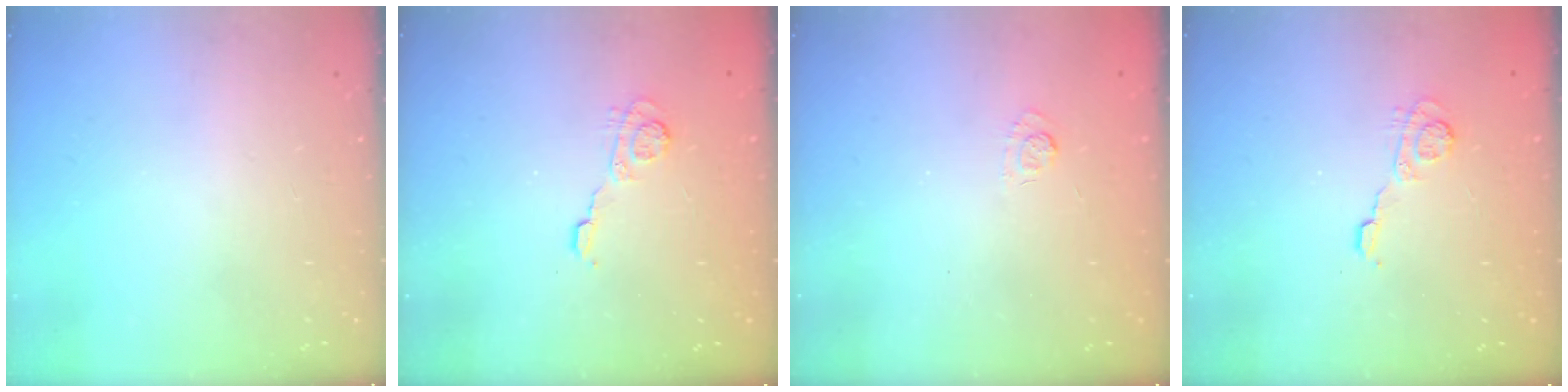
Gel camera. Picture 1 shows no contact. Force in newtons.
{"total": 4.6, "press": 4.5, "slide": 0.9}
{"total": 2.2, "press": 1.6, "slide": 1.4}
{"total": 4.6, "press": 4.5, "slide": 0.9}